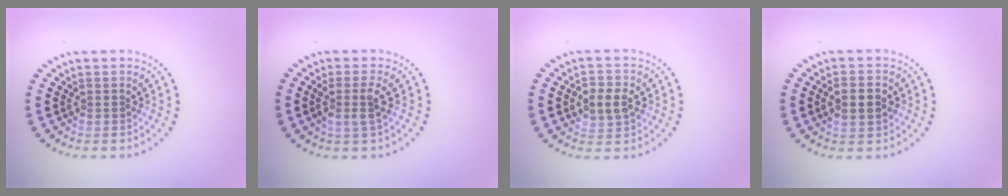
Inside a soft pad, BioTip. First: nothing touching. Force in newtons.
{"total": 2.2, "press": 1.8, "slide": 1.2}
{"total": 2.9, "press": 2.9, "slide": 0.3}
{"total": 2.7, "press": 2.7, "slide": 0.3}